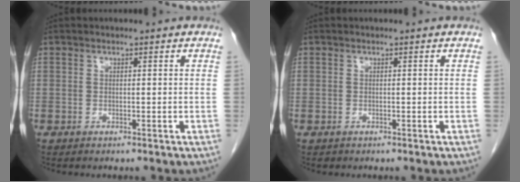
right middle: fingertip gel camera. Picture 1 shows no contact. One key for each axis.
{"total": 0.0}